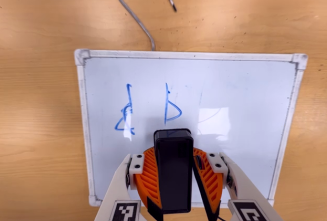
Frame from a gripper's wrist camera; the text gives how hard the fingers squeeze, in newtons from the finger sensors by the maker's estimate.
{"total": 7.4, "left": 8.1, "right": 6.7}